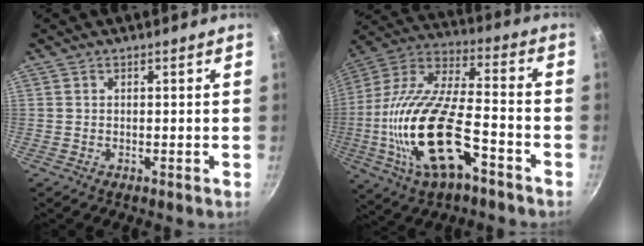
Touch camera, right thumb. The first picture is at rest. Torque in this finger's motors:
{"motor_torque": [0.85, 1.90, 2.56, -0.21, 0.87]}